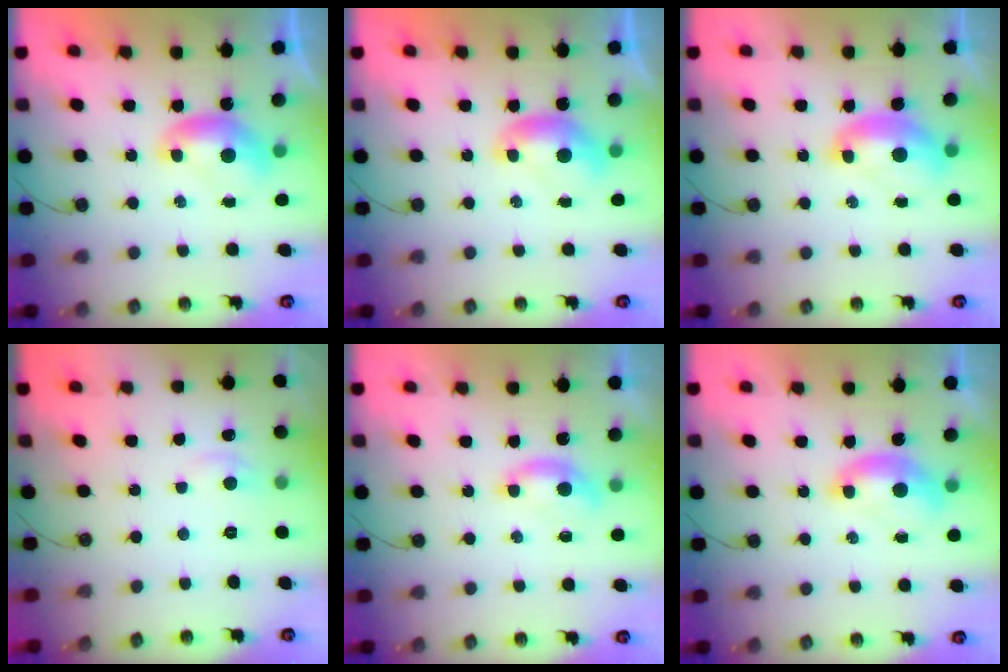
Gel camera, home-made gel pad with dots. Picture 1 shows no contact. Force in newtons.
{"total": 0.0}
{"total": 2.0, "press": 1.9, "slide": 0.7}
{"total": 0.7, "press": 0.3, "slide": 0.7}
{"total": 0.9, "press": 0.7, "slide": 0.6}
{"total": 1.7, "press": 1.5, "slide": 0.6}